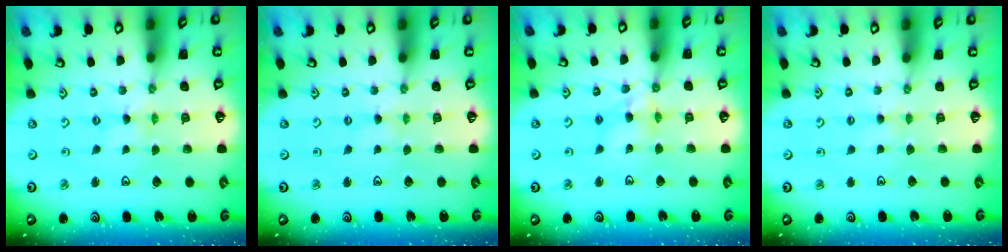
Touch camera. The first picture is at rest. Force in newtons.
{"total": 0.7, "press": 0.7, "slide": 0.2}
{"total": 6.9, "press": 6.9, "slide": 0.5}
{"total": 1.9, "press": 1.9, "slide": 0.4}